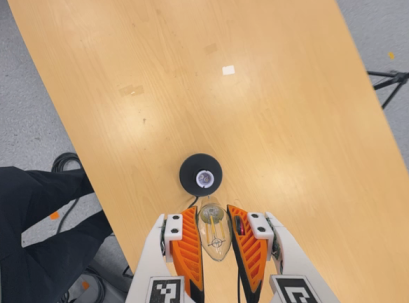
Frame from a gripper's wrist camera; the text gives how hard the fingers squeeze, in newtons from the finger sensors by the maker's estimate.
{"total": 19.3, "left": 21.6, "right": 17.0}